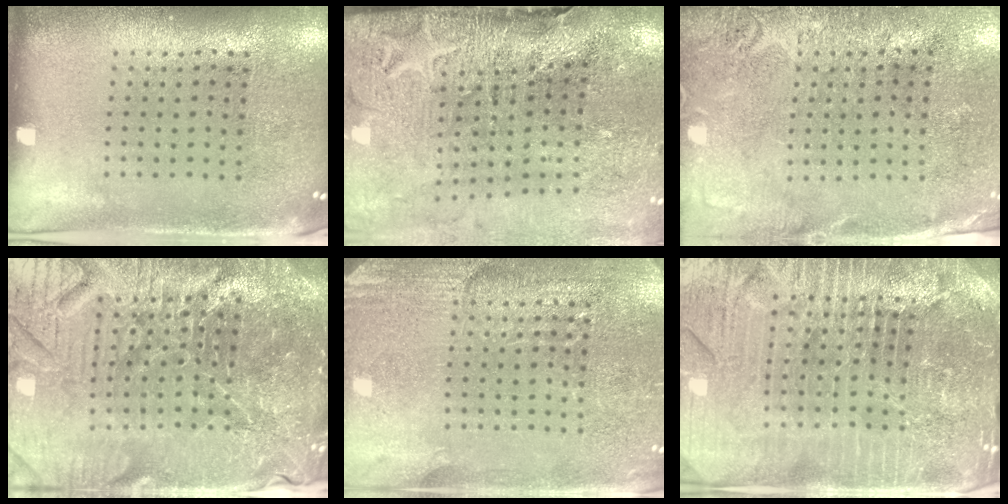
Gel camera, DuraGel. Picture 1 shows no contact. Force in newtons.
{"total": 3.6, "press": 3.3, "slide": 1.4}
{"total": 2.8, "press": 2.4, "slide": 1.4}
{"total": 6.3, "press": 5.7, "slide": 2.6}
{"total": 2.9, "press": 2.9, "slide": 0.4}
{"total": 5.4, "press": 4.9, "slide": 2.3}